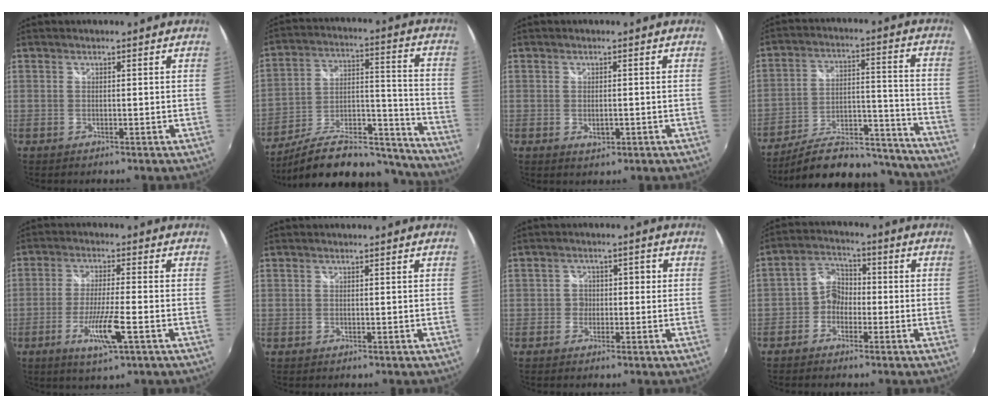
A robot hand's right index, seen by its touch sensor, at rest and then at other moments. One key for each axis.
{"total": 25.1, "fx": -21.3, "fy": 7.9, "fz": 10.8, "tx": -0.171, "ty": 0.029, "tz": -0.297}
{"total": 2.4, "fx": -0.5, "fy": 1.5, "fz": 1.8, "tx": -0.031, "ty": -0.005, "tz": -0.007}
{"total": 22.8, "fx": -20.0, "fy": 7.4, "fz": 8.1, "tx": -0.133, "ty": 0.038, "tz": -0.258}
{"total": 8.6, "fx": -3.5, "fy": 0.7, "fz": 7.8, "tx": -0.154, "ty": -0.016, "tz": -0.065}
{"total": 0.0}
{"total": 3.2, "fx": -1.0, "fy": 2.9, "fz": 0.6, "tx": -0.006, "ty": 0.009, "tz": -0.022}
{"total": 5.3, "fx": -2.0, "fy": 4.4, "fz": 2.1, "tx": -0.040, "ty": 0.018, "tz": -0.045}